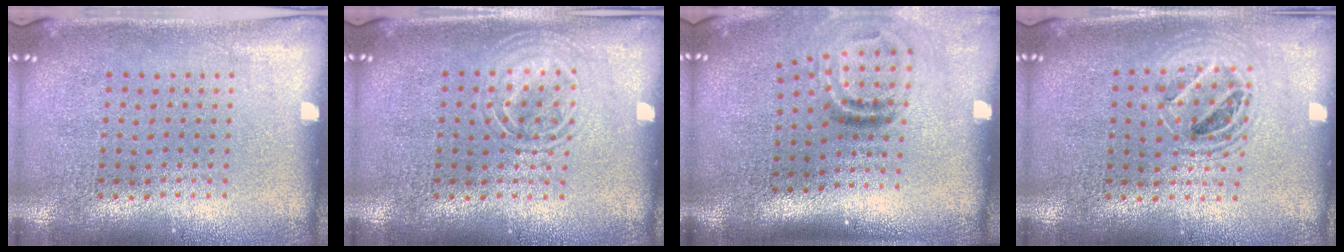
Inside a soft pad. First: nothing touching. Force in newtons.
{"total": 2.1, "press": 2.1, "slide": 0.3}
{"total": 1.9, "press": 1.1, "slide": 1.5}
{"total": 1.5, "press": 1.3, "slide": 0.7}